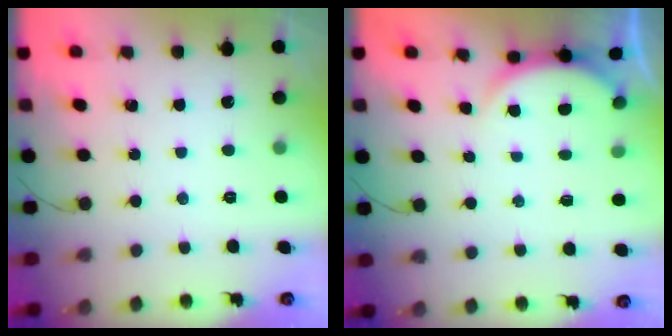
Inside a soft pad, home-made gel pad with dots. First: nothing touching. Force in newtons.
{"total": 3.0, "press": 2.9, "slide": 0.6}